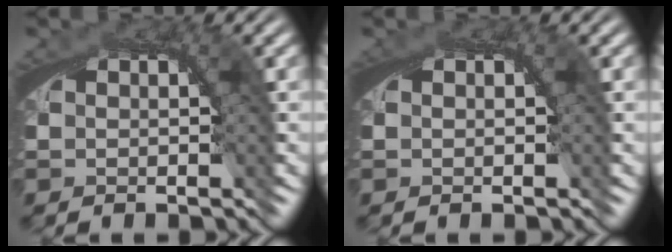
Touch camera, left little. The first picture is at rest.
{"total": 0.6, "force": [0.1, 0.3, 0.5], "torque": [-0.008, 0.000, 0.000]}